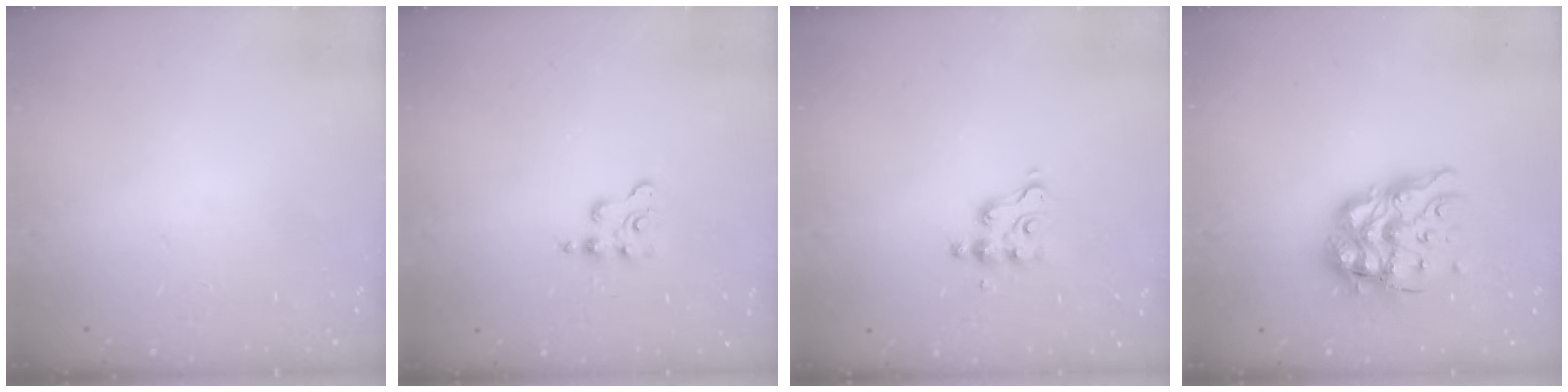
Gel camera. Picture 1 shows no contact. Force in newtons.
{"total": 2.7, "press": 2.7, "slide": 0.5}
{"total": 4.3, "press": 4.3, "slide": 0.1}
{"total": 12.6, "press": 12.5, "slide": 1.4}